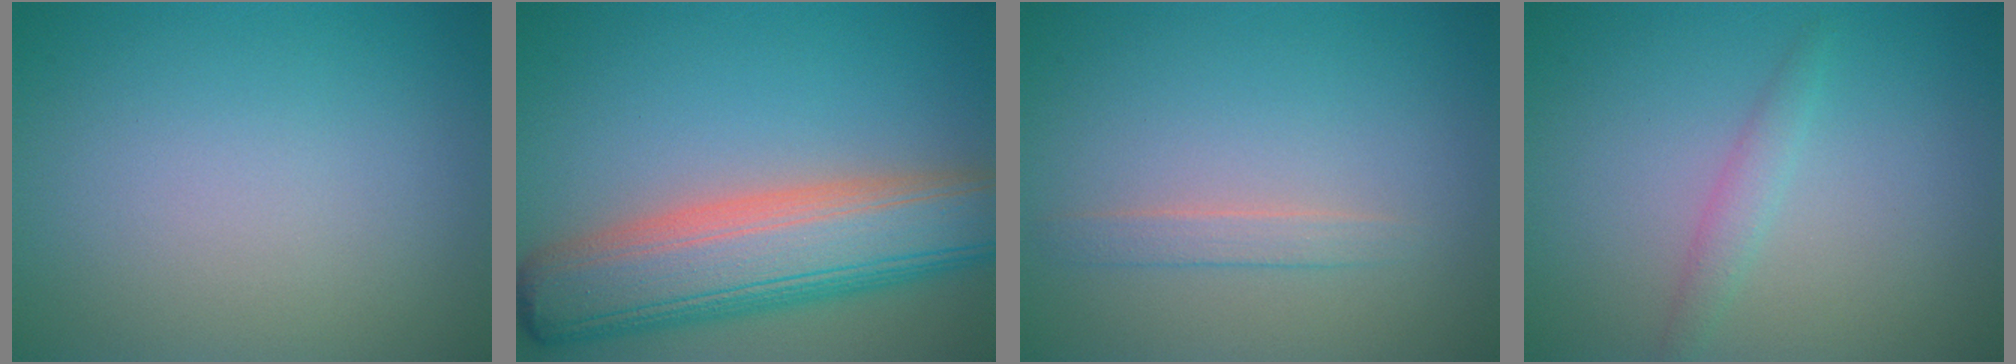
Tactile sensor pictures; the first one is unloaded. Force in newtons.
{"total": 10.2, "press": 10.2, "slide": 0.6}
{"total": 1.3, "press": 1.3, "slide": 0.1}
{"total": 1.4, "press": 1.4, "slide": 0.1}